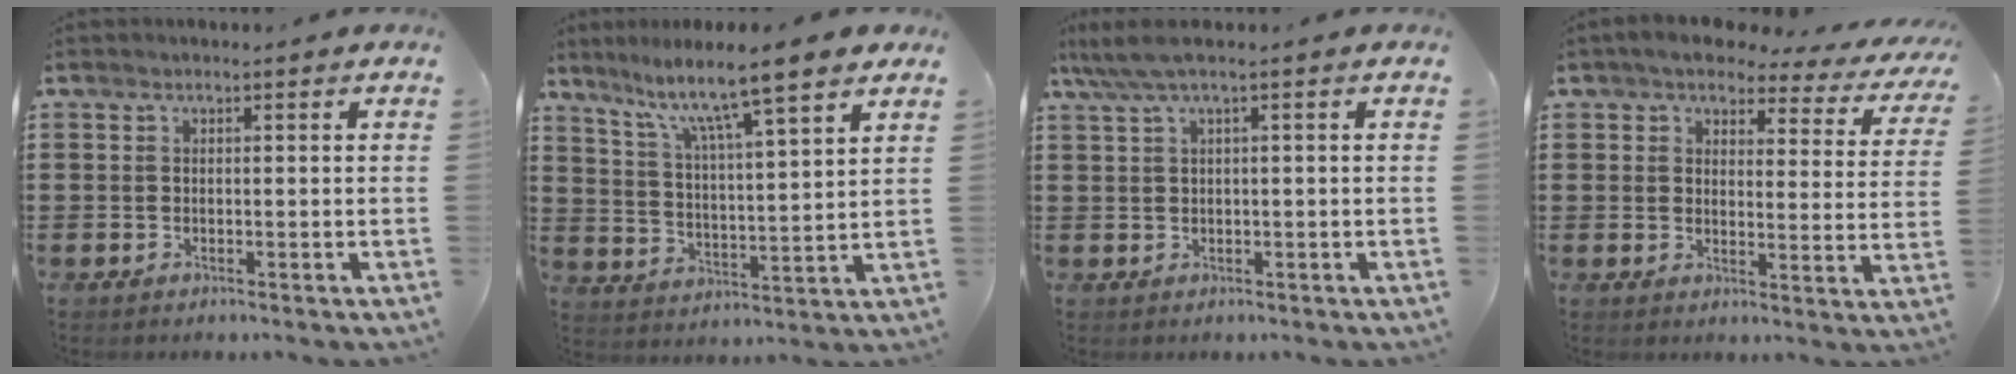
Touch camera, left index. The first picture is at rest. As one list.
[{"total": 8.6, "force": [7.0, -0.5, 4.9], "torque": [-0.114, -0.050, 0.109]}, {"total": 2.7, "force": [0.8, 0.2, 2.6], "torque": [-0.057, -0.004, 0.010]}, {"total": 5.0, "force": [4.3, 1.3, 2.1], "torque": [-0.055, -0.022, 0.071]}]